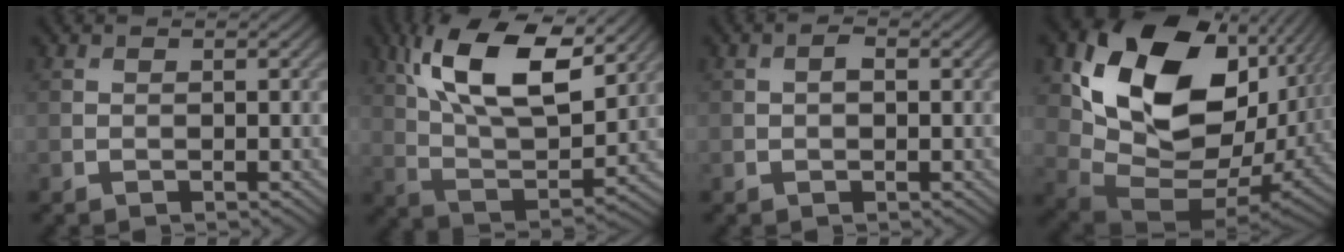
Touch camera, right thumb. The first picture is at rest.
{"total": 15.9, "force": [7.8, 6.7, 12.1], "torque": [-0.242, 0.003, 0.133]}
{"total": 1.3, "force": [0.1, 0.9, 1.0], "torque": [-0.016, 0.001, -0.001]}
{"total": 19.1, "force": [5.2, 12.8, 13.2], "torque": [-0.265, -0.033, 0.119]}